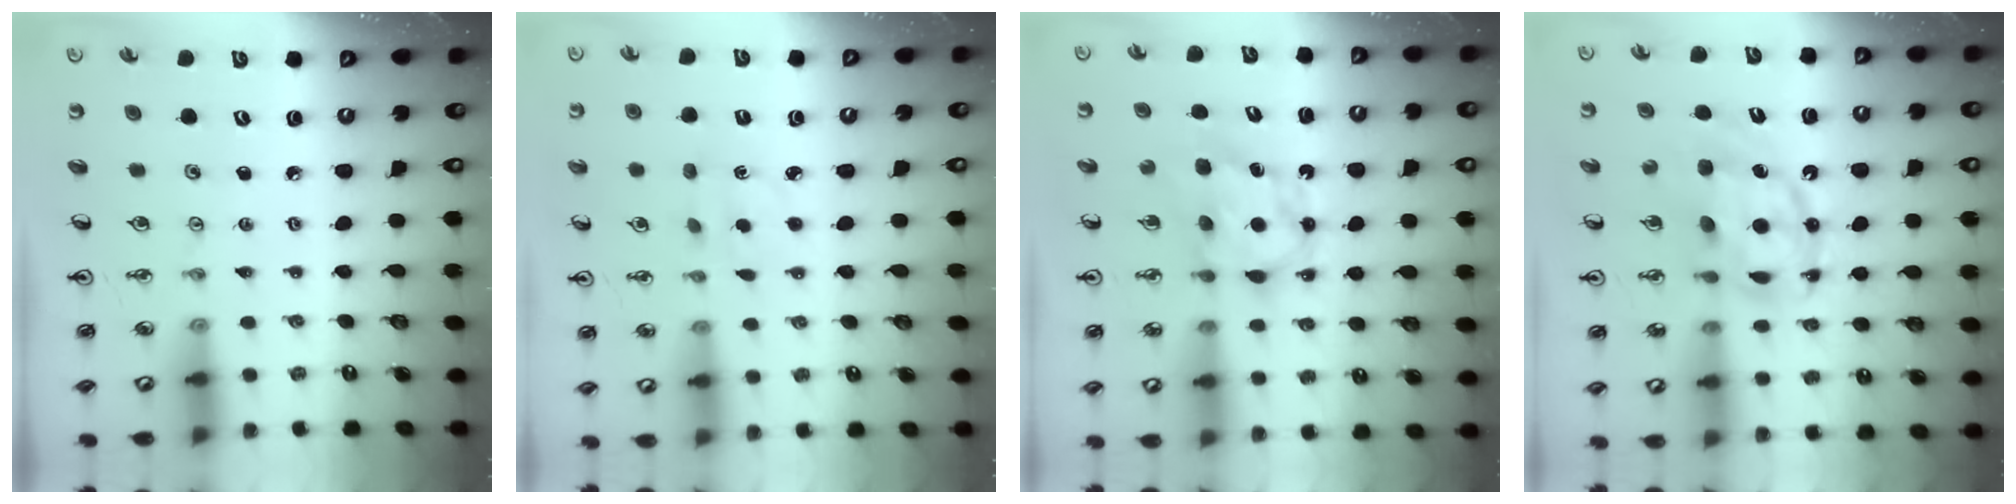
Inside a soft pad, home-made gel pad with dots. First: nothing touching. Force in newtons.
{"total": 1.6, "press": 1.5, "slide": 0.5}
{"total": 7.1, "press": 7.1, "slide": 0.3}
{"total": 11.3, "press": 11.2, "slide": 1.2}